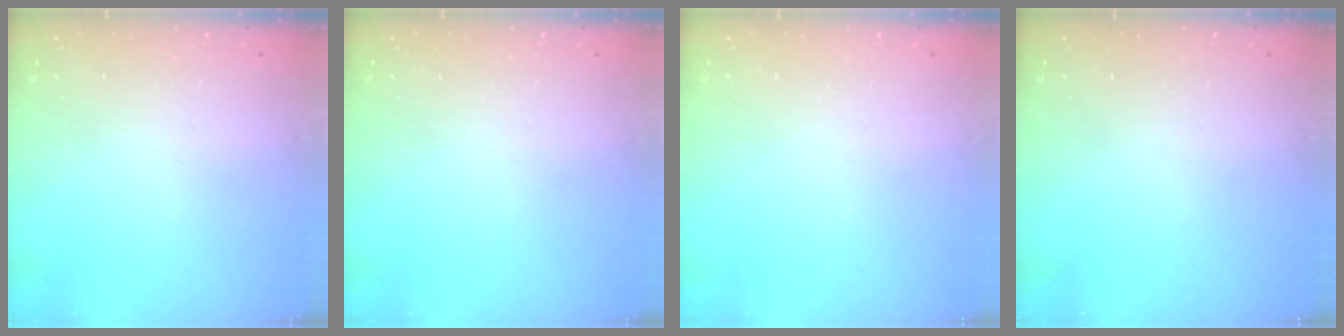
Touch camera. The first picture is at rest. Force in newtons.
{"total": 0.0}
{"total": 0.0}
{"total": 0.0}